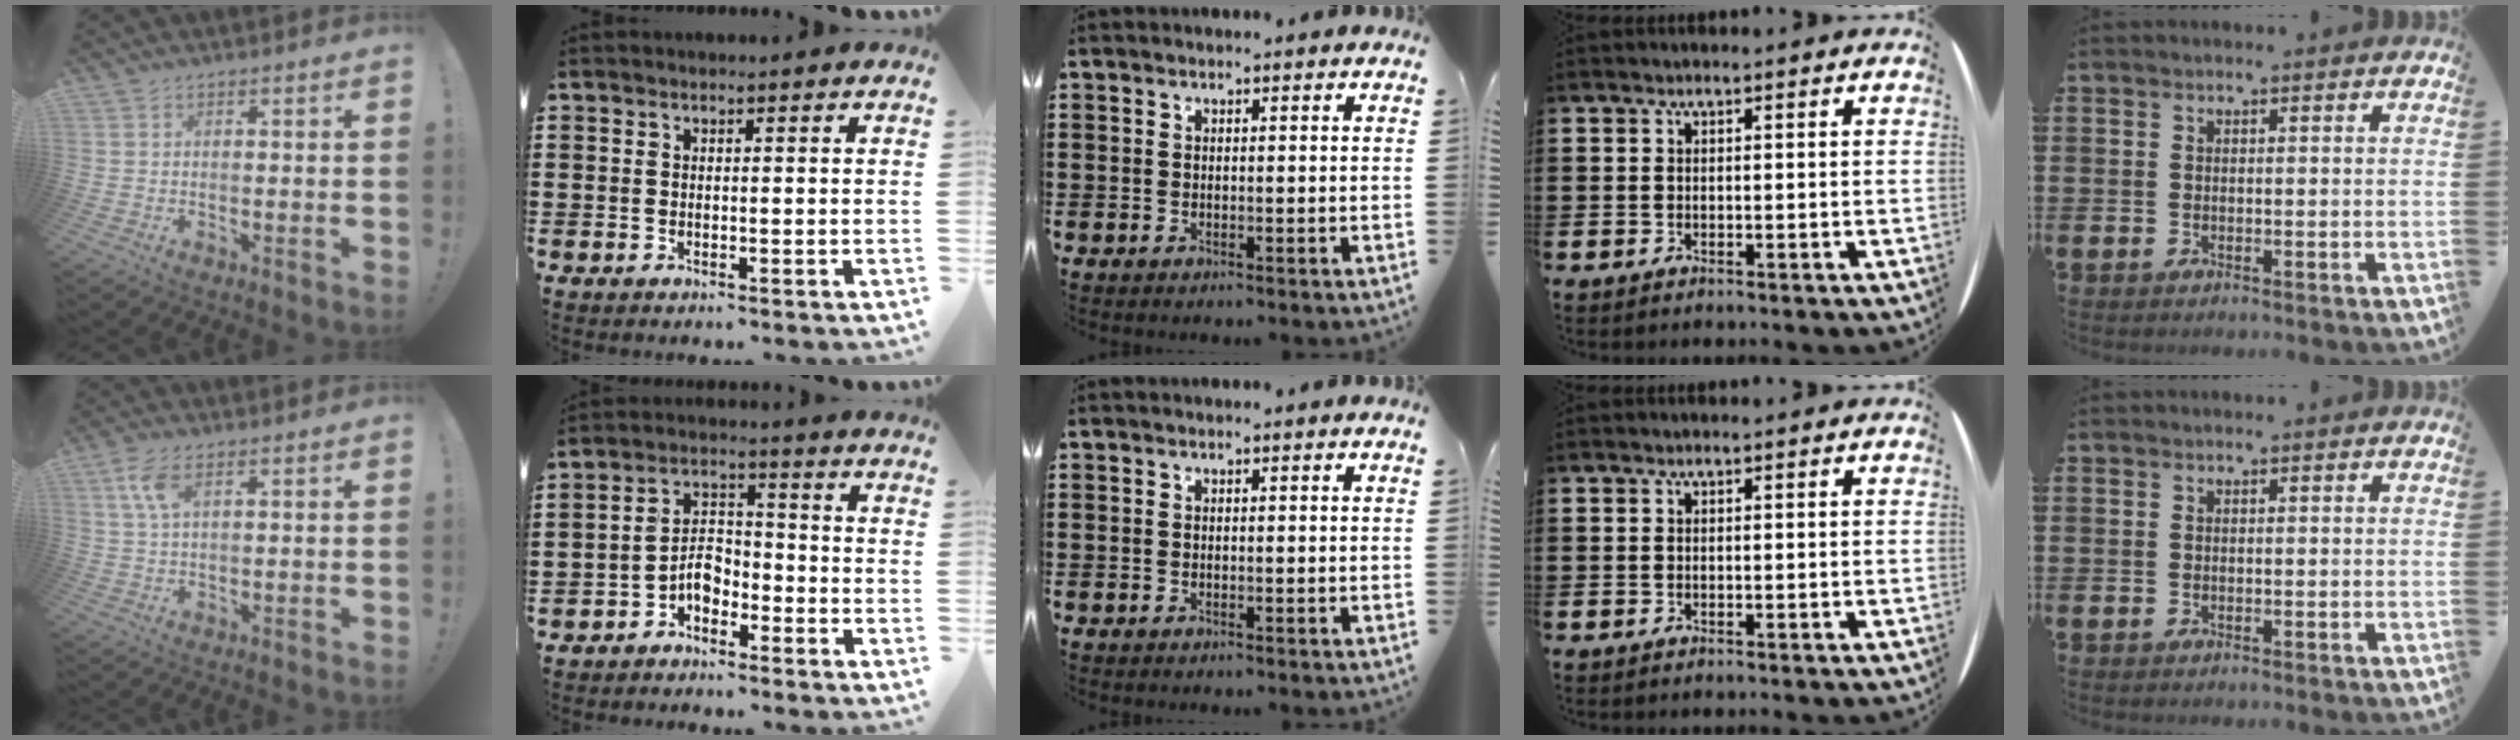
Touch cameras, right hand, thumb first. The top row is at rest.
{"thumb": {"total": 6.2, "force": [2.5, 3.0, 4.8], "torque": [-0.095, -0.002, 0.046]}, "index": {"total": 4.6, "force": [-2.8, 2.7, 2.5], "torque": [-0.053, 0.011, -0.055]}}